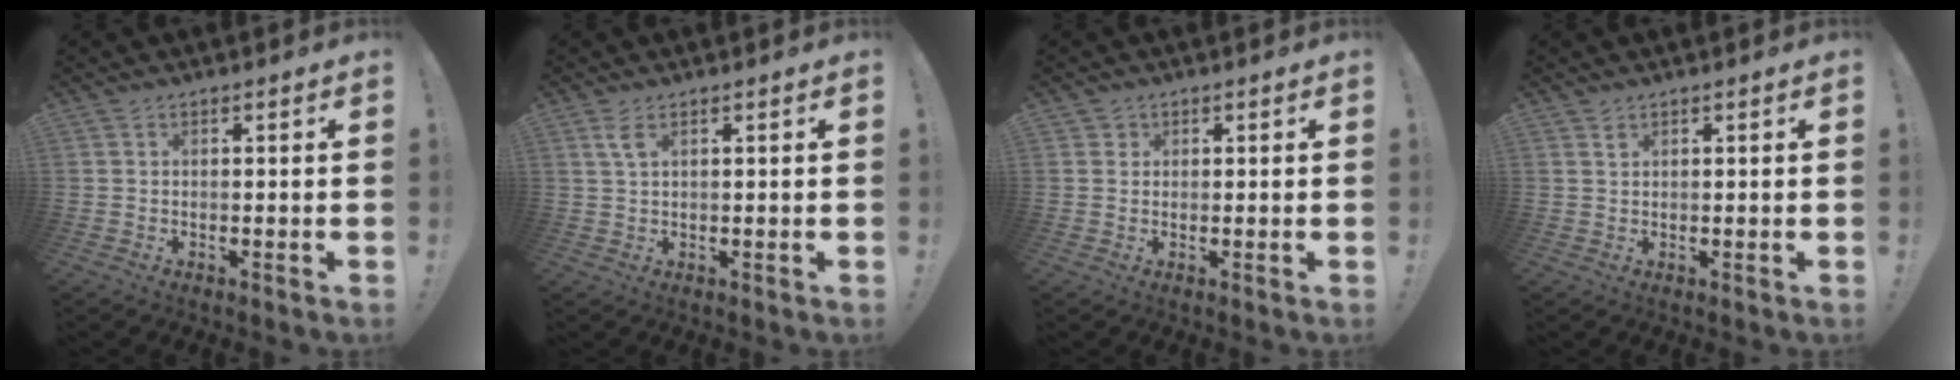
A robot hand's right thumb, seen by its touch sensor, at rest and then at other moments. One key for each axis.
{"total": 3.3, "fx": 1.5, "fy": 1.2, "fz": 2.8, "tx": -0.051, "ty": -0.001, "tz": 0.025}
{"total": 1.3, "fx": 0.7, "fy": 1.1, "fz": 0.2, "tx": 0.001, "ty": 0.000, "tz": 0.012}
{"total": 1.1, "fx": 0.8, "fy": 0.5, "fz": 0.6, "tx": 0.001, "ty": -0.005, "tz": 0.013}